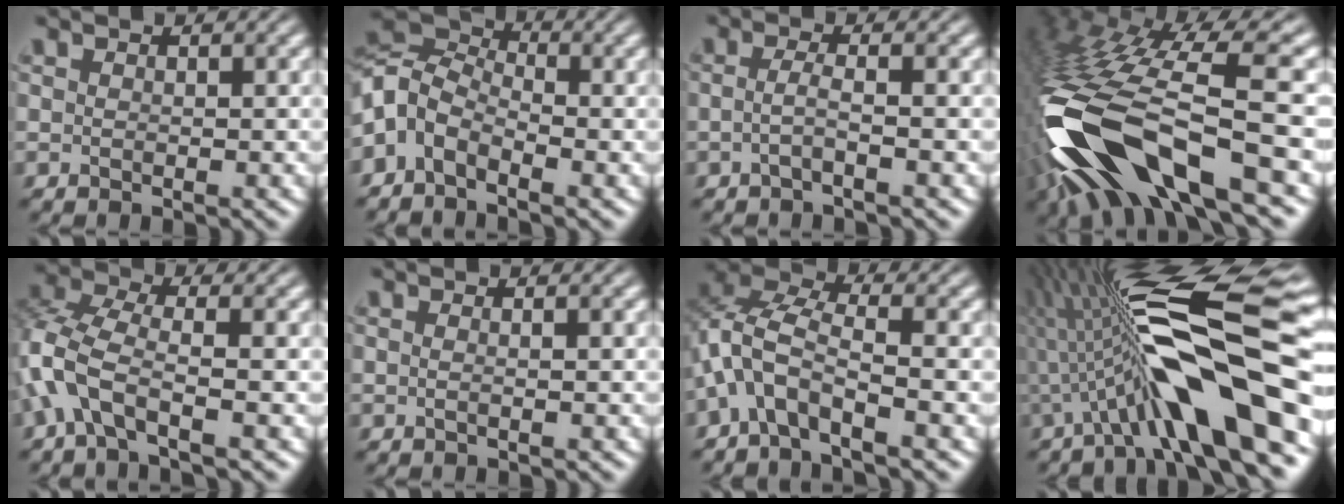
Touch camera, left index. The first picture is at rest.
{"total": 5.2, "force": [-2.0, 3.4, 3.4], "torque": [-0.071, 0.012, -0.062]}
{"total": 1.7, "force": [-0.5, 0.3, 1.5], "torque": [-0.030, 0.001, -0.017]}
{"total": 15.4, "force": [-5.7, 5.7, 13.2], "torque": [-0.271, -0.005, -0.094]}
{"total": 5.3, "force": [-2.3, 2.1, 4.3], "torque": [-0.106, 0.006, -0.061]}
{"total": 1.4, "force": [0.2, 0.7, 1.1], "torque": [-0.005, -0.011, -0.016]}
{"total": 5.5, "force": [-2.6, 2.1, 4.3], "torque": [-0.095, 0.012, -0.065]}
{"total": 13.4, "force": [-2.2, 2.9, 12.9], "torque": [-0.210, 0.027, -0.041]}